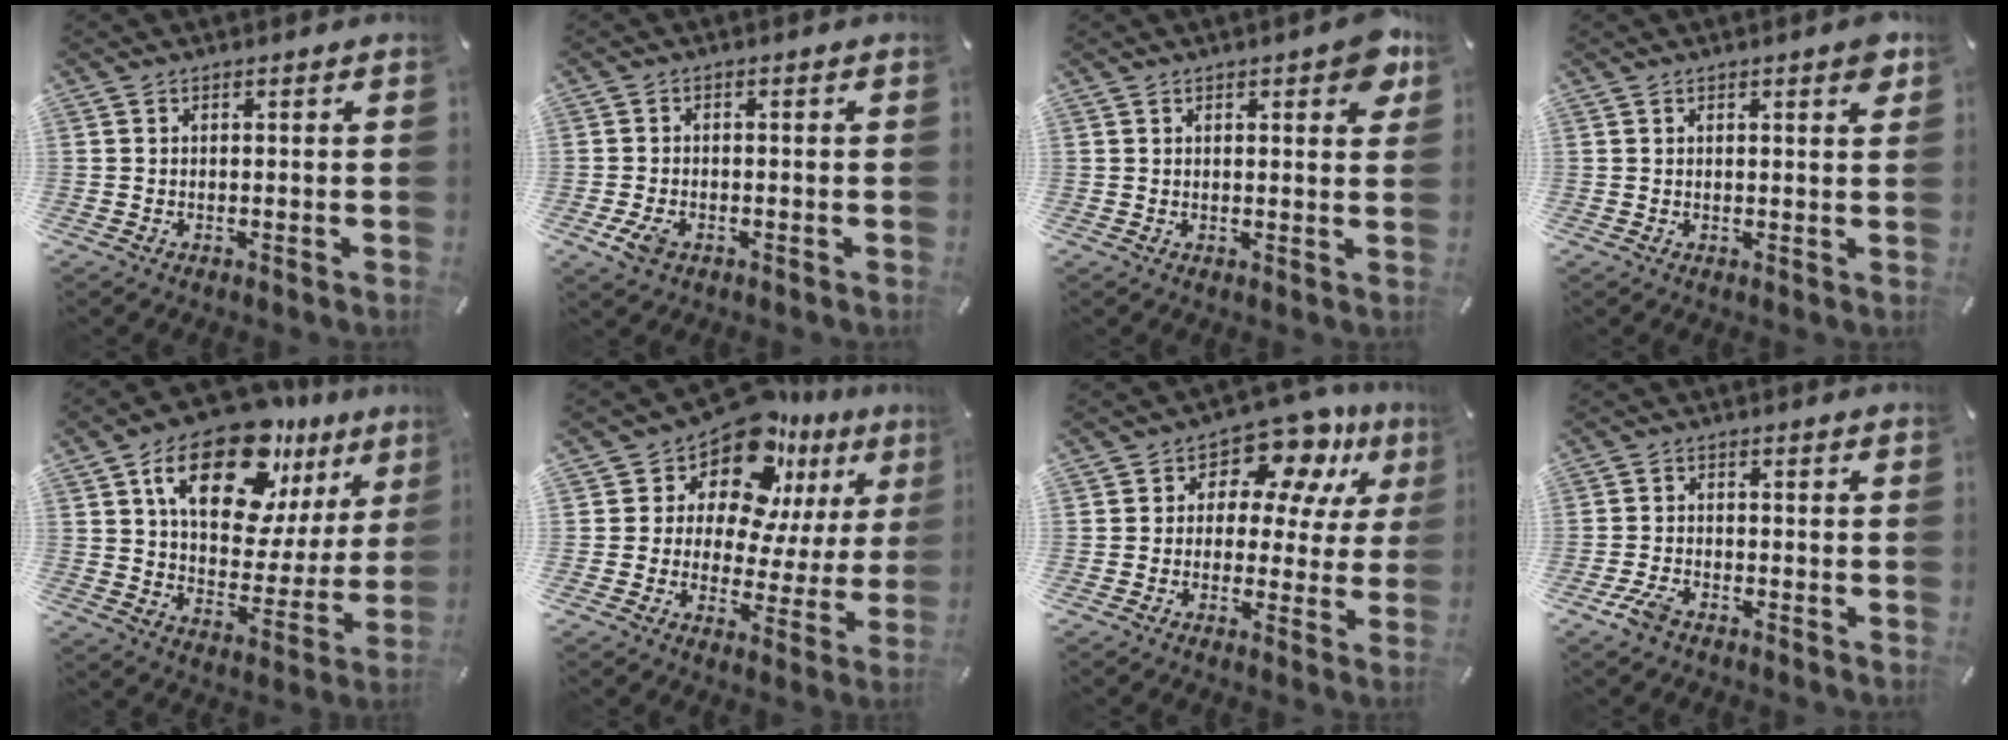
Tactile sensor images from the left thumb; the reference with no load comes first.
{"total": 3.9, "force": [-1.7, 2.4, 2.5], "torque": [-0.062, 0.000, -0.034]}
{"total": 5.6, "force": [2.7, 2.0, 4.4], "torque": [-0.050, -0.010, 0.040]}
{"total": 3.0, "force": [1.5, 0.7, 2.5], "torque": [-0.034, -0.005, 0.022]}
{"total": 21.4, "force": [13.2, 11.2, 12.6], "torque": [-0.203, -0.075, 0.227]}
{"total": 15.1, "force": [11.1, 8.0, 6.3], "torque": [-0.112, -0.094, 0.194]}
{"total": 10.7, "force": [6.7, 6.1, 5.6], "torque": [-0.090, -0.051, 0.123]}
{"total": 3.9, "force": [-2.7, 1.7, 2.2], "torque": [-0.061, 0.004, -0.056]}